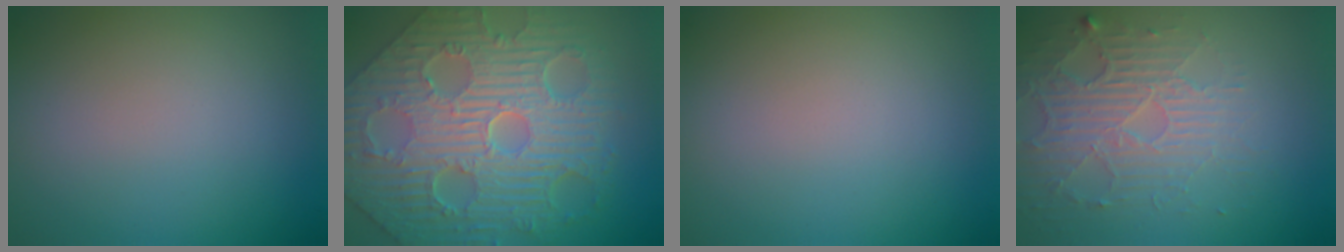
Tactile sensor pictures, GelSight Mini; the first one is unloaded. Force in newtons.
{"total": 12.1, "press": 8.1, "slide": 9.0}
{"total": 0.0}
{"total": 4.0, "press": 3.4, "slide": 2.1}